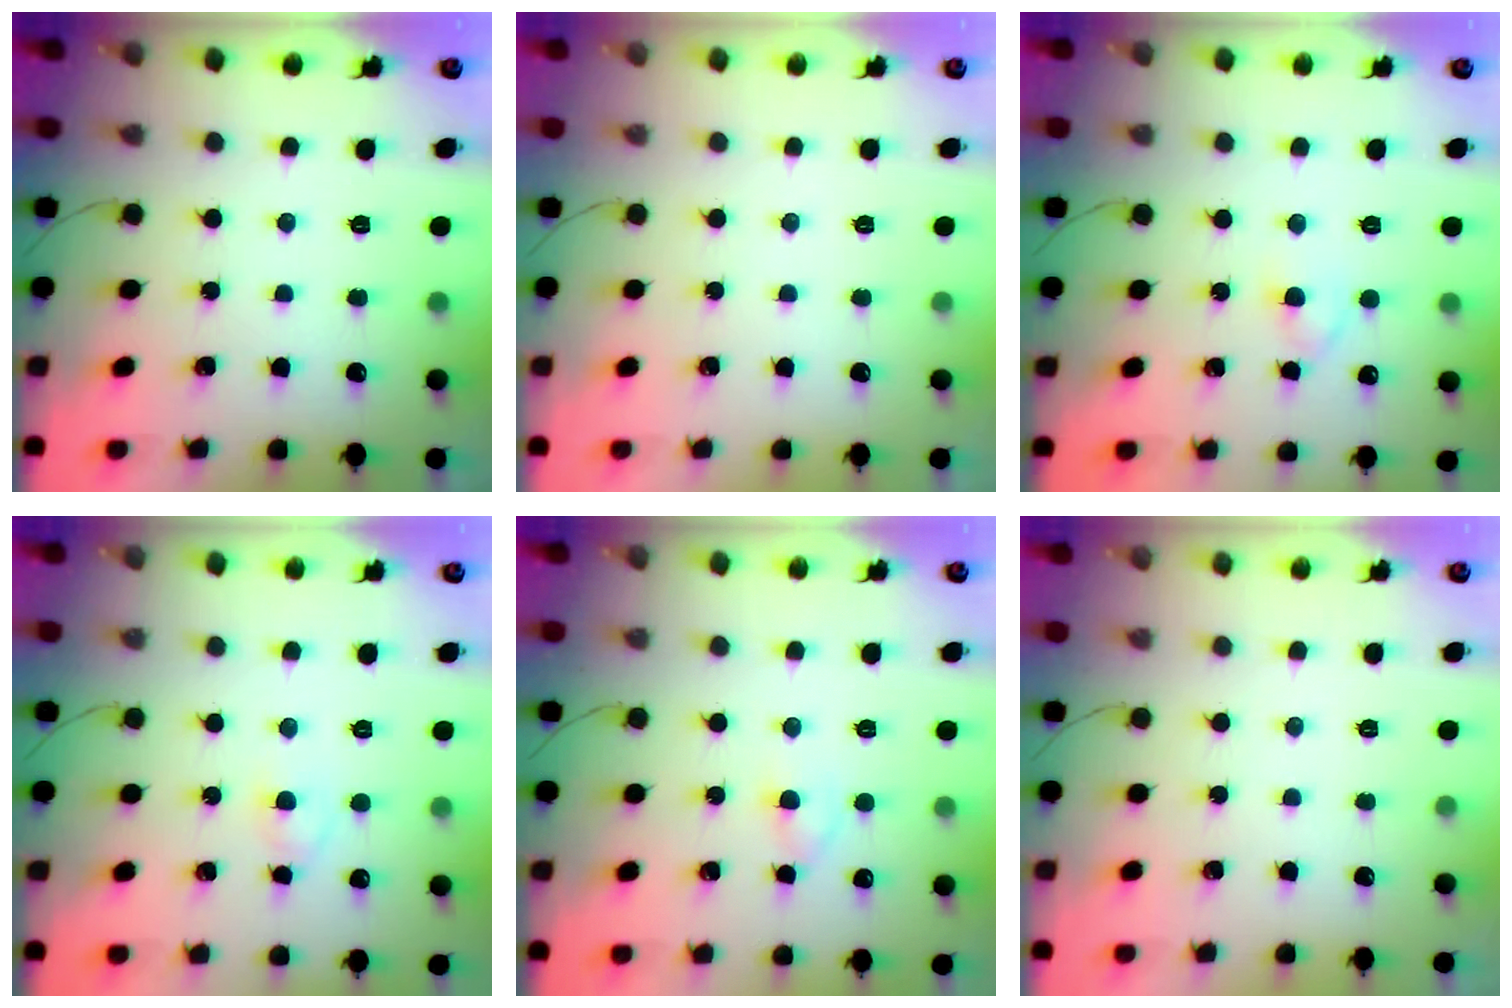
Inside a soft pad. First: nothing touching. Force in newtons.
{"total": 0.0}
{"total": 3.0, "press": 2.7, "slide": 1.2}
{"total": 2.6, "press": 2.4, "slide": 1.1}
{"total": 3.0, "press": 2.7, "slide": 1.3}
{"total": 0.0}